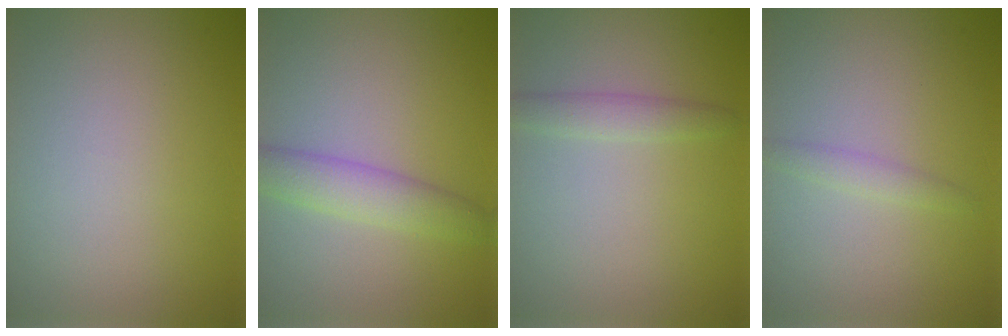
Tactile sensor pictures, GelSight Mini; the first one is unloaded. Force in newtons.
{"total": 3.5, "press": 3.5, "slide": 0.1}
{"total": 1.6, "press": 1.6, "slide": 0.0}
{"total": 1.2, "press": 1.2, "slide": 0.1}